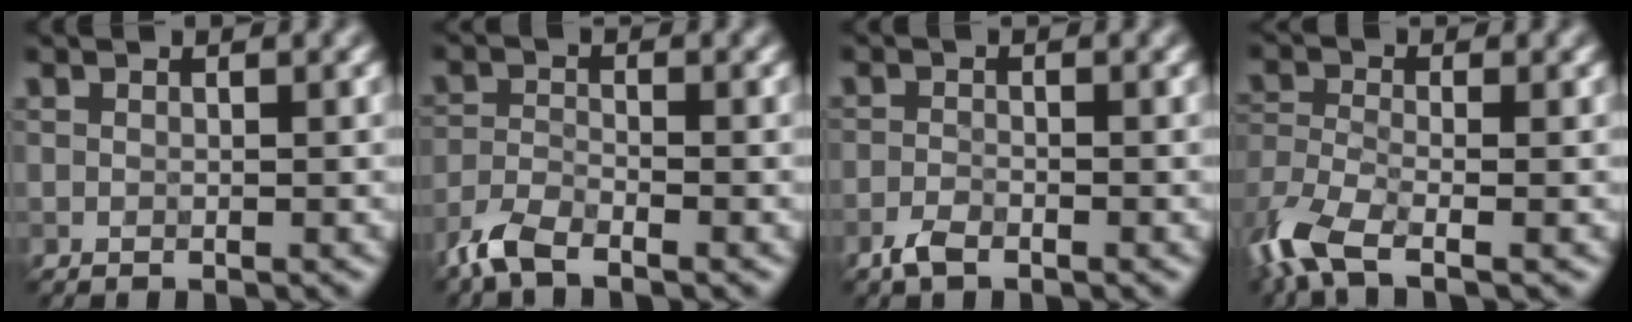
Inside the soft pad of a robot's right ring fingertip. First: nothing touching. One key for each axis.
{"total": 3.3, "fx": -2.7, "fy": 0.9, "fz": 1.7, "tx": -0.040, "ty": -0.006, "tz": -0.065}
{"total": 1.7, "fx": -1.3, "fy": 0.6, "fz": 1.0, "tx": -0.023, "ty": -0.001, "tz": -0.030}
{"total": 6.2, "fx": -3.8, "fy": 2.5, "fz": 4.3, "tx": -0.103, "ty": -0.014, "tz": -0.089}